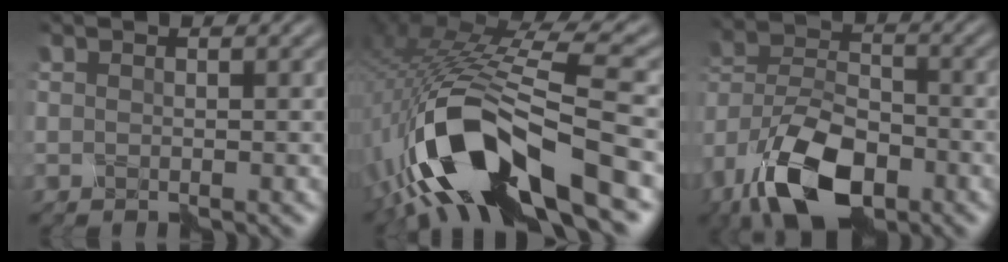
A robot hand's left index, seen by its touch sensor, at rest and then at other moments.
{"total": 13.8, "force": [-5.8, 4.7, 11.6], "torque": [-0.238, 0.005, -0.099]}
{"total": 10.7, "force": [-7.0, 4.7, 6.6], "torque": [-0.141, -0.005, -0.139]}